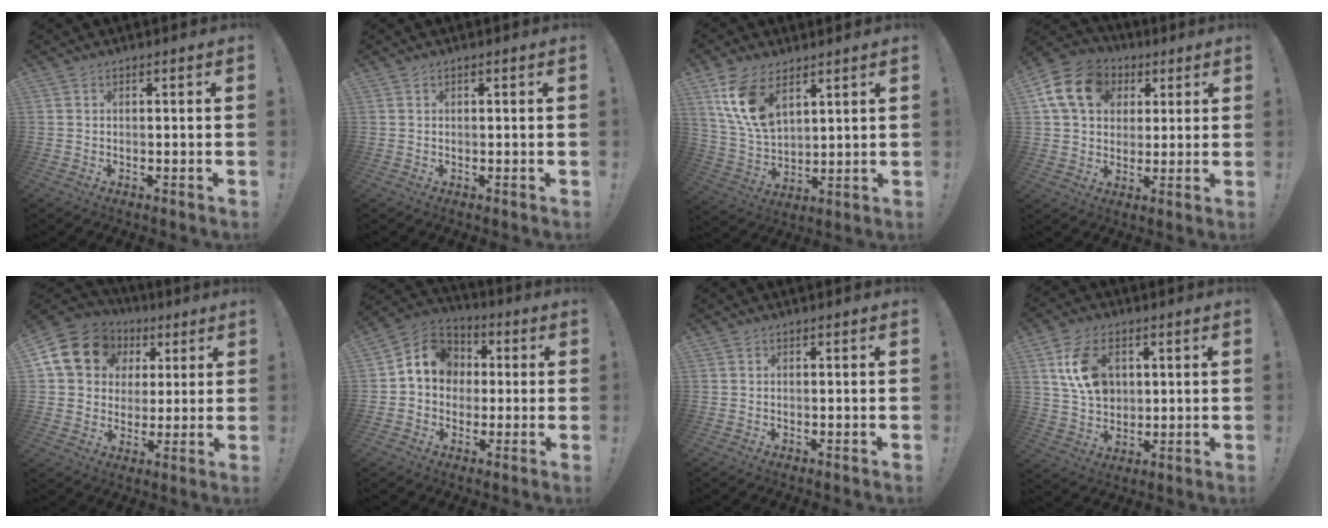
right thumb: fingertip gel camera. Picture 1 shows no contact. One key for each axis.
{"total": 0.0}
{"total": 13.4, "fx": 7.5, "fy": 7.4, "fz": 8.3, "tx": -0.166, "ty": -0.032, "tz": 0.142}
{"total": 16.4, "fx": 5.4, "fy": 12.7, "fz": 8.9, "tx": -0.127, "ty": -0.006, "tz": 0.107}
{"total": 16.0, "fx": 5.6, "fy": 13.2, "fz": 7.1, "tx": -0.106, "ty": -0.012, "tz": 0.122}
{"total": 10.8, "fx": 1.1, "fy": 9.6, "fz": 4.7, "tx": -0.053, "ty": 0.010, "tz": 0.028}
{"total": 0.0}
{"total": 12.9, "fx": 4.3, "fy": 9.1, "fz": 8.1, "tx": -0.138, "ty": -0.001, "tz": 0.082}